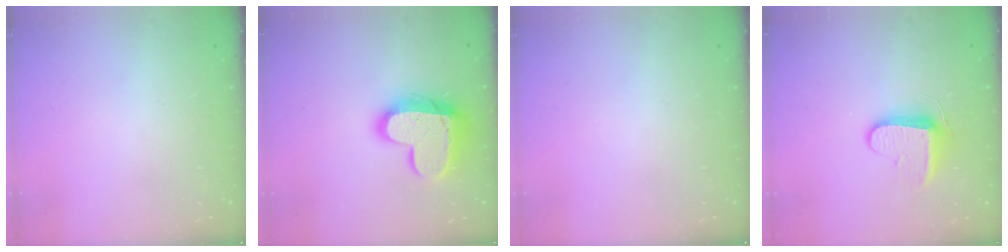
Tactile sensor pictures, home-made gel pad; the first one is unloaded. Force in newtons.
{"total": 17.3, "press": 17.2, "slide": 1.4}
{"total": 0.0}
{"total": 8.9, "press": 8.8, "slide": 1.1}